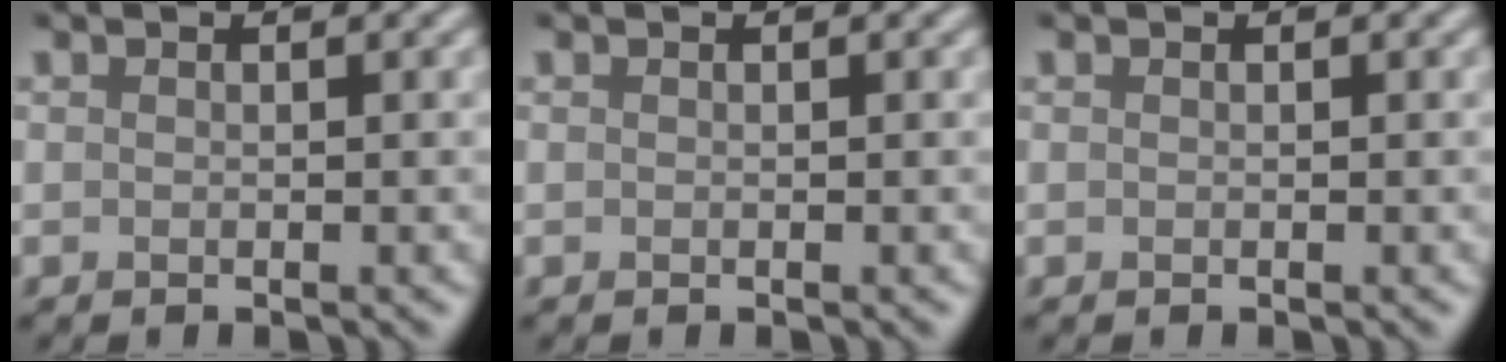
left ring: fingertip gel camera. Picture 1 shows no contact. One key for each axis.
{"total": 0.0}
{"total": 0.0}